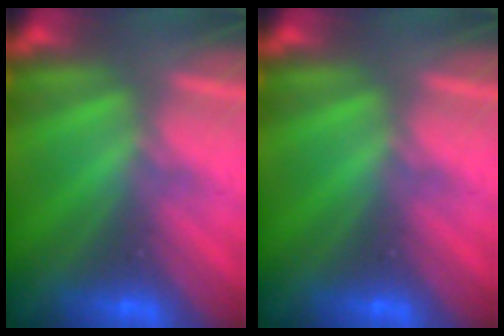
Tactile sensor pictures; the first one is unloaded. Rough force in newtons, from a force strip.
{"total": 0.0}